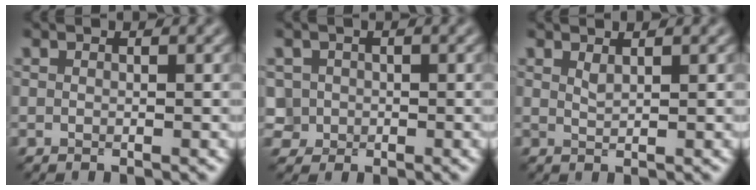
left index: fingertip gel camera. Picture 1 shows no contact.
{"total": 2.7, "force": [-0.5, 2.7, 0.3], "torque": [0.001, 0.011, -0.011]}
{"total": 0.8, "force": [0.6, 0.1, 0.5], "torque": [-0.012, 0.000, 0.013]}